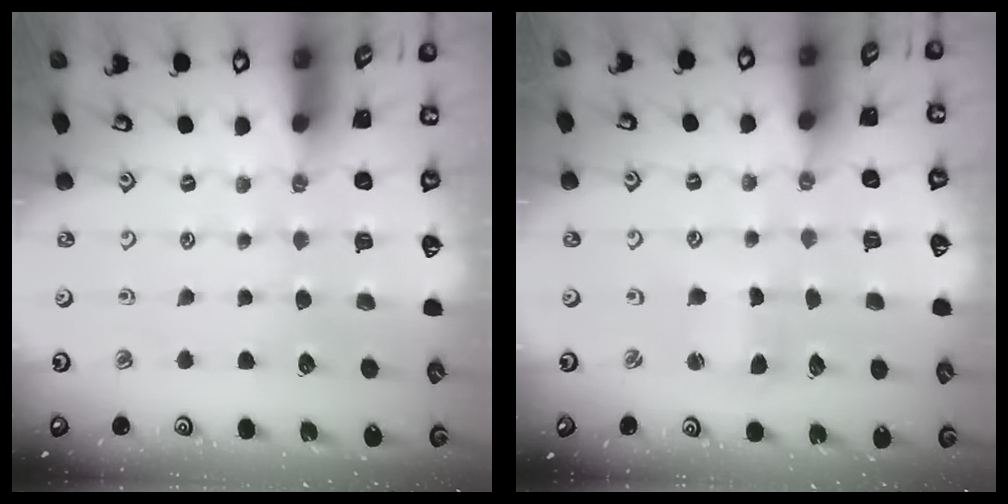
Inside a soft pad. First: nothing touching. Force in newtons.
{"total": 1.4, "press": 1.3, "slide": 0.3}